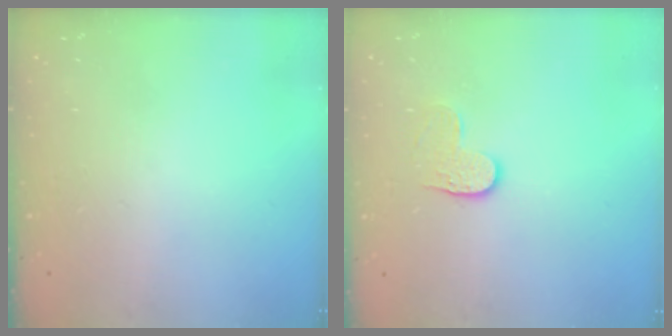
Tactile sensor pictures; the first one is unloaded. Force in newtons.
{"total": 4.7, "press": 4.7, "slide": 0.4}